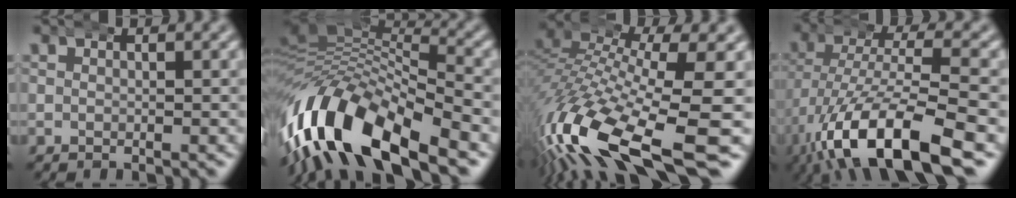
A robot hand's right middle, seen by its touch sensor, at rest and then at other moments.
{"total": 13.2, "force": [-4.5, 8.1, 9.4], "torque": [-0.215, -0.038, -0.063]}
{"total": 11.2, "force": [-5.6, 4.7, 8.5], "torque": [-0.188, -0.039, -0.073]}
{"total": 11.3, "force": [-5.1, 4.8, 8.8], "torque": [-0.180, -0.041, -0.055]}